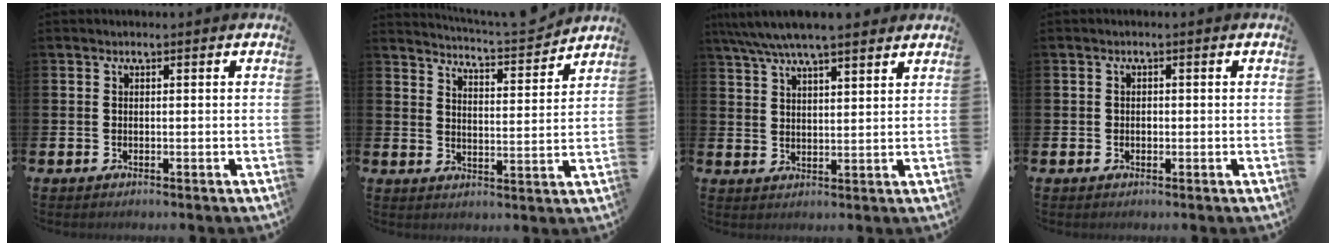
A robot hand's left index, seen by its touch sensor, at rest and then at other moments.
{"total": 5.3, "force": [5.2, -0.4, 0.6], "torque": [-0.021, -0.048, 0.086]}
{"total": 6.7, "force": [6.2, 0.8, 2.4], "torque": [-0.071, -0.013, 0.114]}
{"total": 0.7, "force": [-0.1, 0.7, 0.2], "torque": [0.003, 0.002, -0.005]}